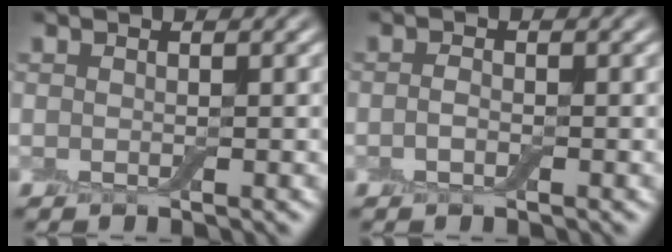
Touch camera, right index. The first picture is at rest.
{"total": 1.1, "force": [-0.3, 0.6, 0.8], "torque": [-0.020, 0.000, -0.009]}